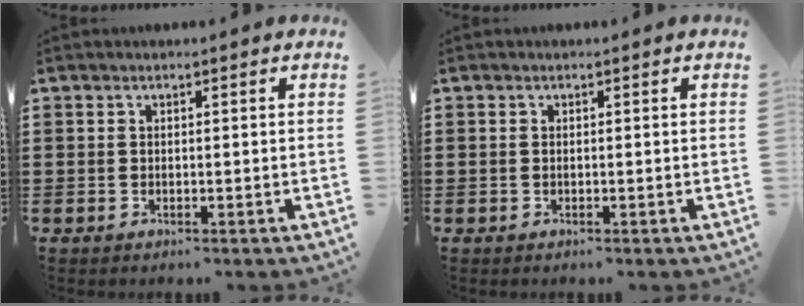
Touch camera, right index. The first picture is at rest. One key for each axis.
{"total": 0.0}